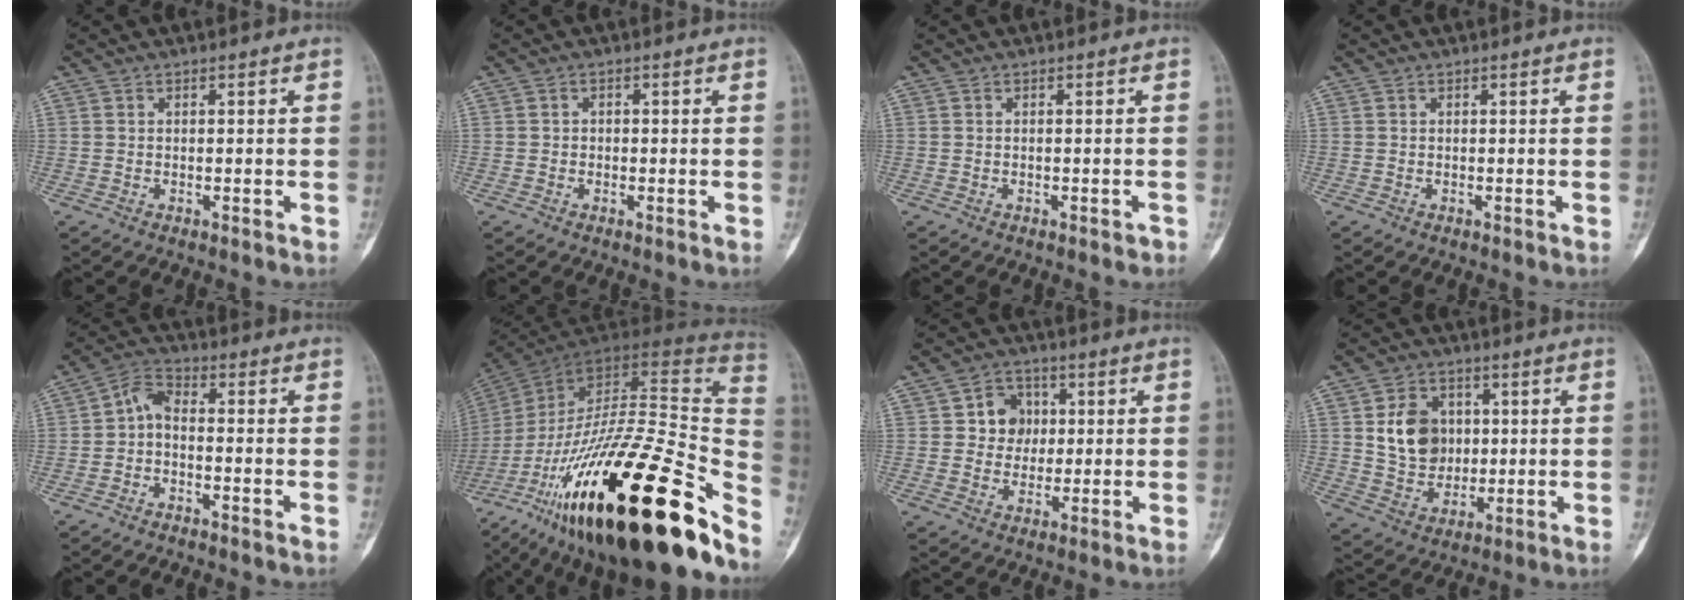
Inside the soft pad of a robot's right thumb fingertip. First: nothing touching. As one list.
[{"total": 0.9, "force": [-0.2, 0.9, 0.2], "torque": [0.010, 0.005, -0.005]}, {"total": 0.8, "force": [-0.5, 0.4, 0.5], "torque": [-0.009, 0.003, -0.005]}, {"total": 0.0}, {"total": 4.5, "force": [-1.3, 2.3, 3.6], "torque": [-0.066, 0.030, -0.037]}, {"total": 43.1, "force": [-21.6, 13.1, 34.9], "torque": [-0.488, 0.032, -0.342]}, {"total": 7.0, "force": [1.1, 6.2, 2.9], "torque": [-0.004, 0.006, 0.015]}, {"total": 10.9, "force": [1.9, 8.7, 6.2], "torque": [-0.070, -0.009, 0.039]}]